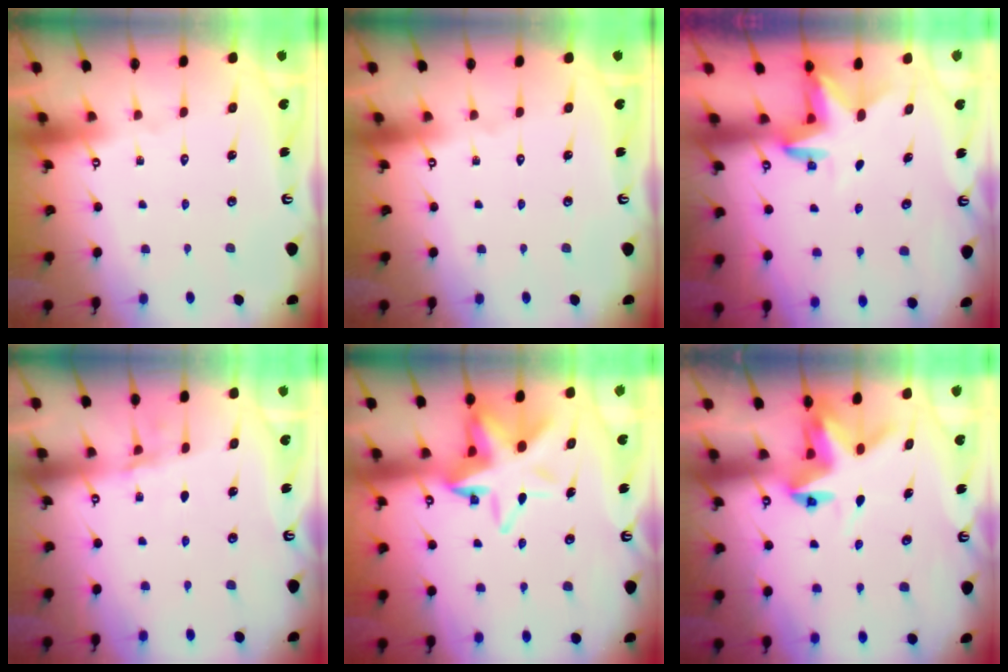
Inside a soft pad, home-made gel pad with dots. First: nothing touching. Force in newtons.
{"total": 0.0}
{"total": 3.2, "press": 3.2, "slide": 0.2}
{"total": 4.0, "press": 3.8, "slide": 1.1}
{"total": 11.7, "press": 11.3, "slide": 3.2}
{"total": 5.3, "press": 5.2, "slide": 0.4}